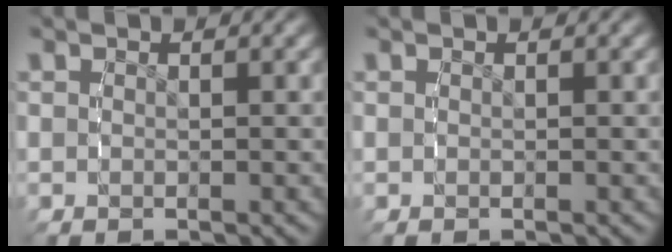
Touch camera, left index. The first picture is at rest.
{"total": 0.0}